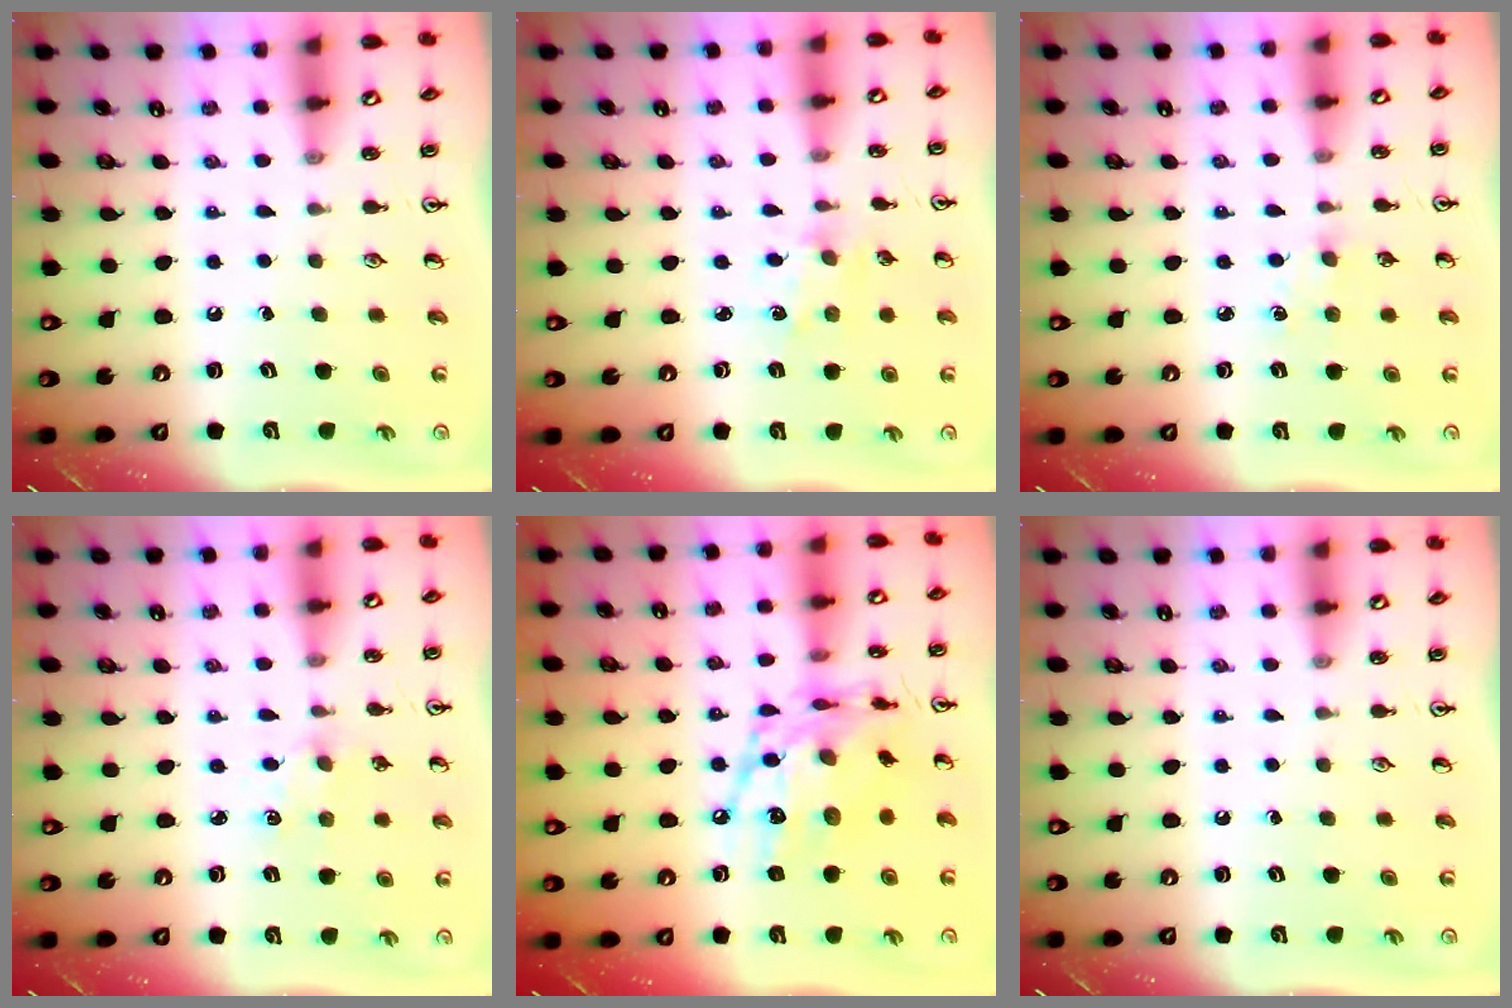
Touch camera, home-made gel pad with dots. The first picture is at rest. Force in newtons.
{"total": 1.0, "press": 1.0, "slide": 0.2}
{"total": 2.8, "press": 2.8, "slide": 0.4}
{"total": 1.2, "press": 1.2, "slide": 0.2}
{"total": 16.6, "press": 16.5, "slide": 1.3}
{"total": 0.0}